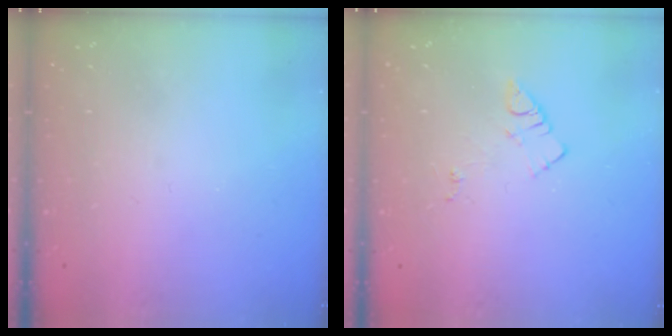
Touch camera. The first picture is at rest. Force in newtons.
{"total": 7.2, "press": 7.2, "slide": 0.6}